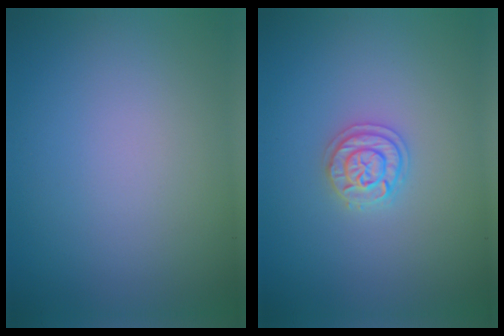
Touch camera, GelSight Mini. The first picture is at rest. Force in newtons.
{"total": 2.0, "press": 2.0, "slide": 0.3}